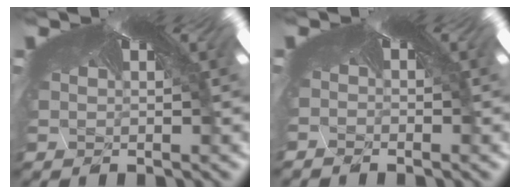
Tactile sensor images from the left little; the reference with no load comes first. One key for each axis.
{"total": 2.1, "fx": -1.9, "fy": -0.7, "fz": -0.3, "tx": 0.006, "ty": -0.018, "tz": -0.015}